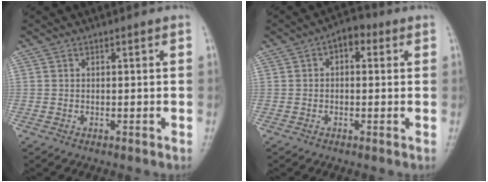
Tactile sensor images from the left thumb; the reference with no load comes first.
{"total": 4.7, "force": [1.4, 3.0, 3.4], "torque": [-0.025, 0.011, 0.010]}